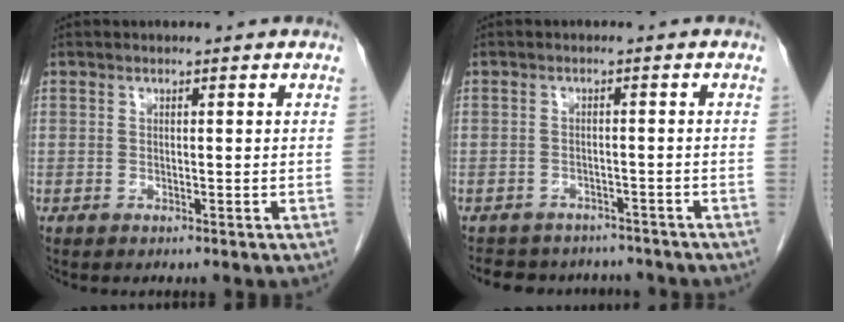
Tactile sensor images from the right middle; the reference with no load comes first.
{"total": 9.2, "force": [-8.3, 3.7, 1.7], "torque": [-0.027, 0.011, -0.100]}